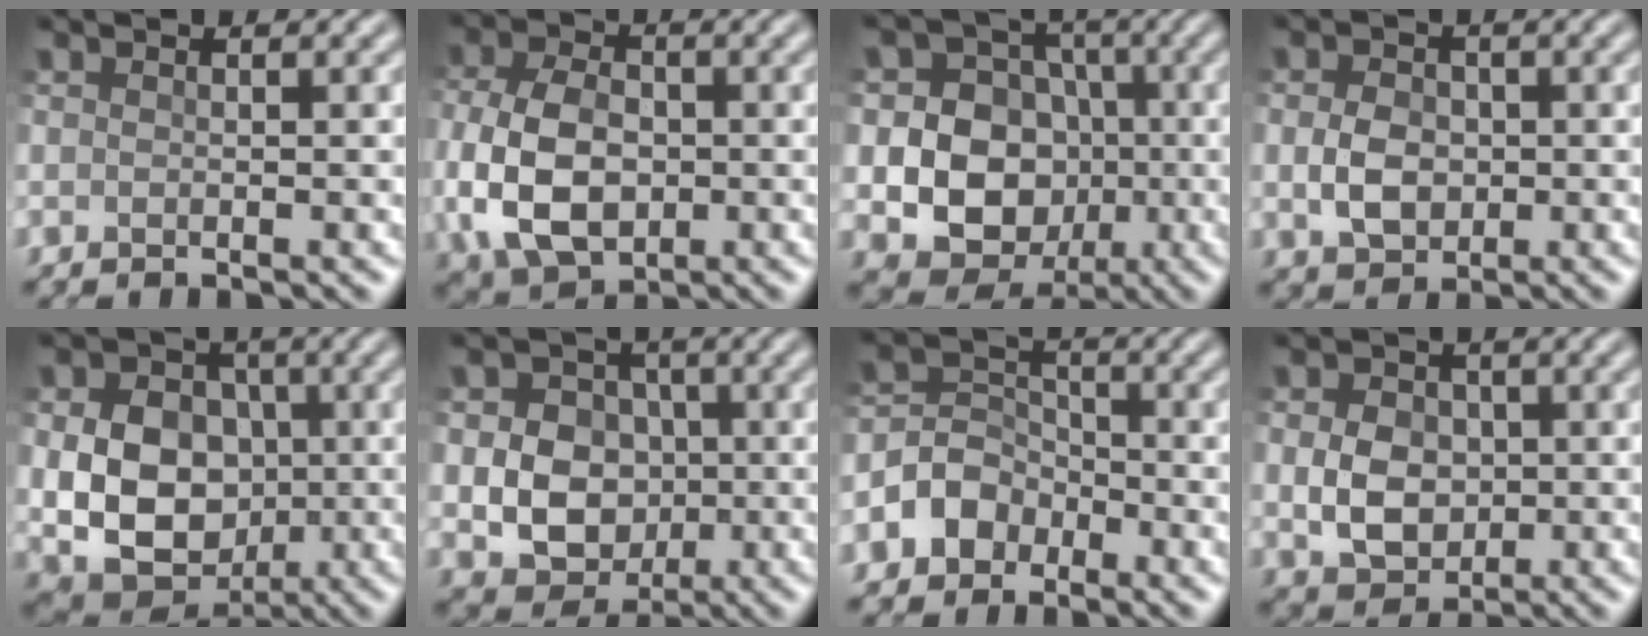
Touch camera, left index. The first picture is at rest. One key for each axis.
{"total": 7.9, "fx": -1.1, "fy": 5.6, "fz": 5.4, "tx": -0.127, "ty": -0.003, "tz": -0.027}
{"total": 11.8, "fx": -0.4, "fy": 10.9, "fz": 4.3, "tx": -0.098, "ty": 0.028, "tz": -0.021}
{"total": 3.2, "fx": 0.0, "fy": 2.6, "fz": 1.9, "tx": -0.038, "ty": 0.003, "tz": -0.002}
{"total": 10.4, "fx": 0.1, "fy": 8.6, "fz": 5.8, "tx": -0.086, "ty": 0.001, "tz": -0.007}
{"total": 7.6, "fx": 0.0, "fy": 6.8, "fz": 3.5, "tx": -0.042, "ty": 0.015, "tz": -0.018}
{"total": 3.4, "fx": -1.8, "fy": 2.8, "fz": 0.9, "tx": -0.010, "ty": 0.011, "tz": -0.043}
{"total": 4.1, "fx": 0.1, "fy": 3.4, "fz": 2.3, "tx": -0.045, "ty": 0.002, "tz": 0.005}